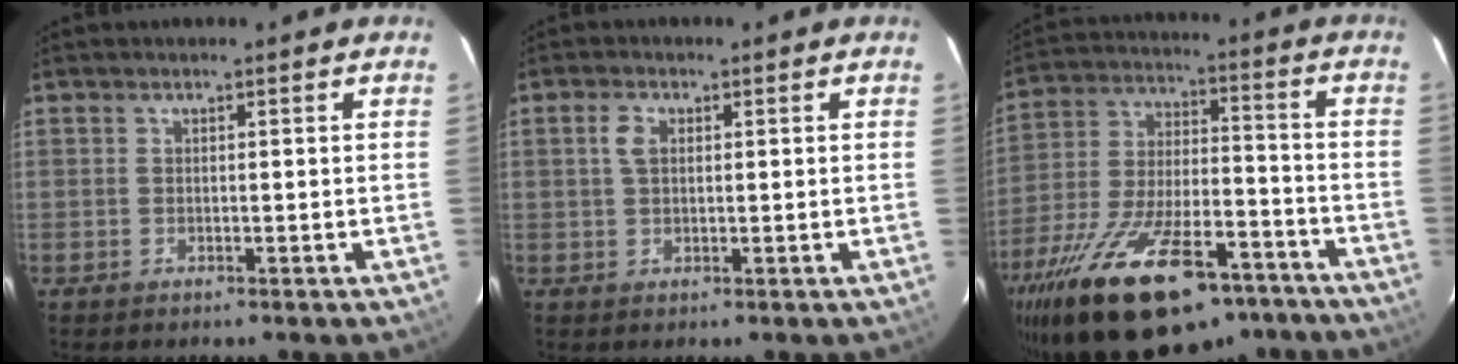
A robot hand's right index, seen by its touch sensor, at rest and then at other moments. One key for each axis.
{"total": 2.8, "fx": 0.7, "fy": 1.8, "fz": 2.0, "tx": -0.040, "ty": 0.007, "tz": 0.014}
{"total": 28.7, "fx": -19.8, "fy": 11.4, "fz": 17.3, "tx": -0.326, "ty": -0.030, "tz": -0.298}